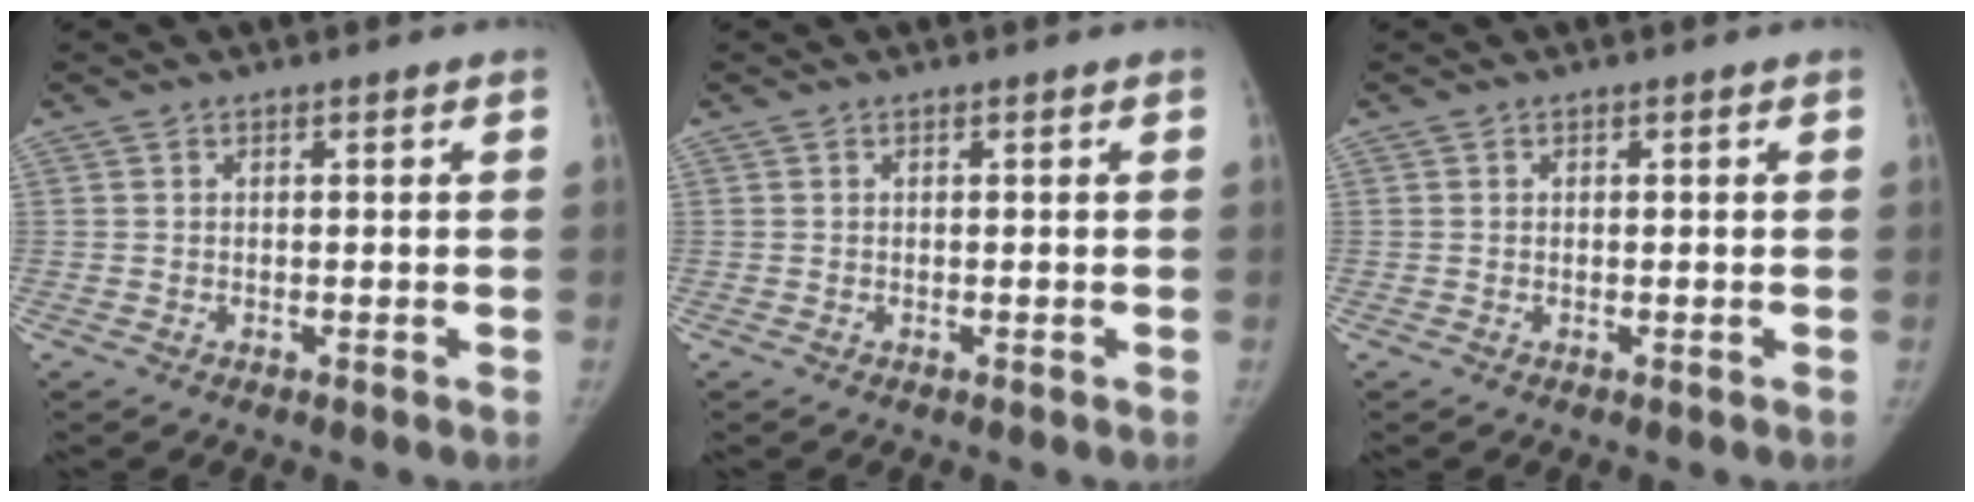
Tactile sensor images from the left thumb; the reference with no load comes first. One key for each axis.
{"total": 0.0}
{"total": 0.0}